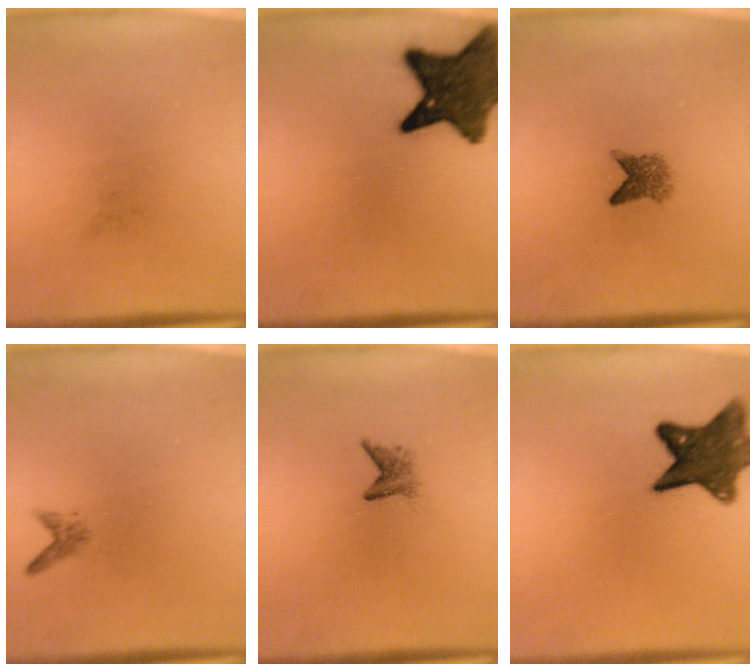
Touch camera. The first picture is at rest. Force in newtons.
{"total": 12.4}
{"total": 2.7}
{"total": 1.1}
{"total": 1.8}
{"total": 10.8}